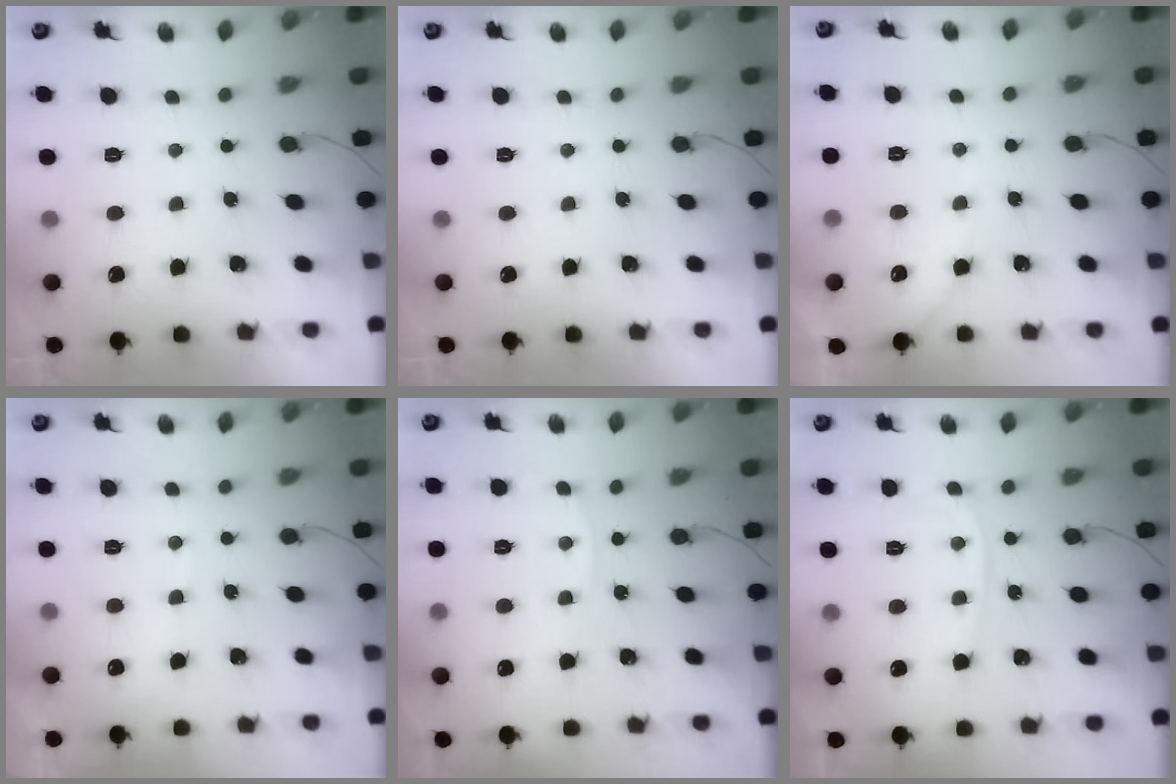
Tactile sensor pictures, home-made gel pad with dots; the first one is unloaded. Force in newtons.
{"total": 0.0}
{"total": 2.7, "press": 2.6, "slide": 0.5}
{"total": 4.1, "press": 4.1, "slide": 0.6}
{"total": 4.8, "press": 4.8, "slide": 0.5}
{"total": 7.1, "press": 7.0, "slide": 0.9}